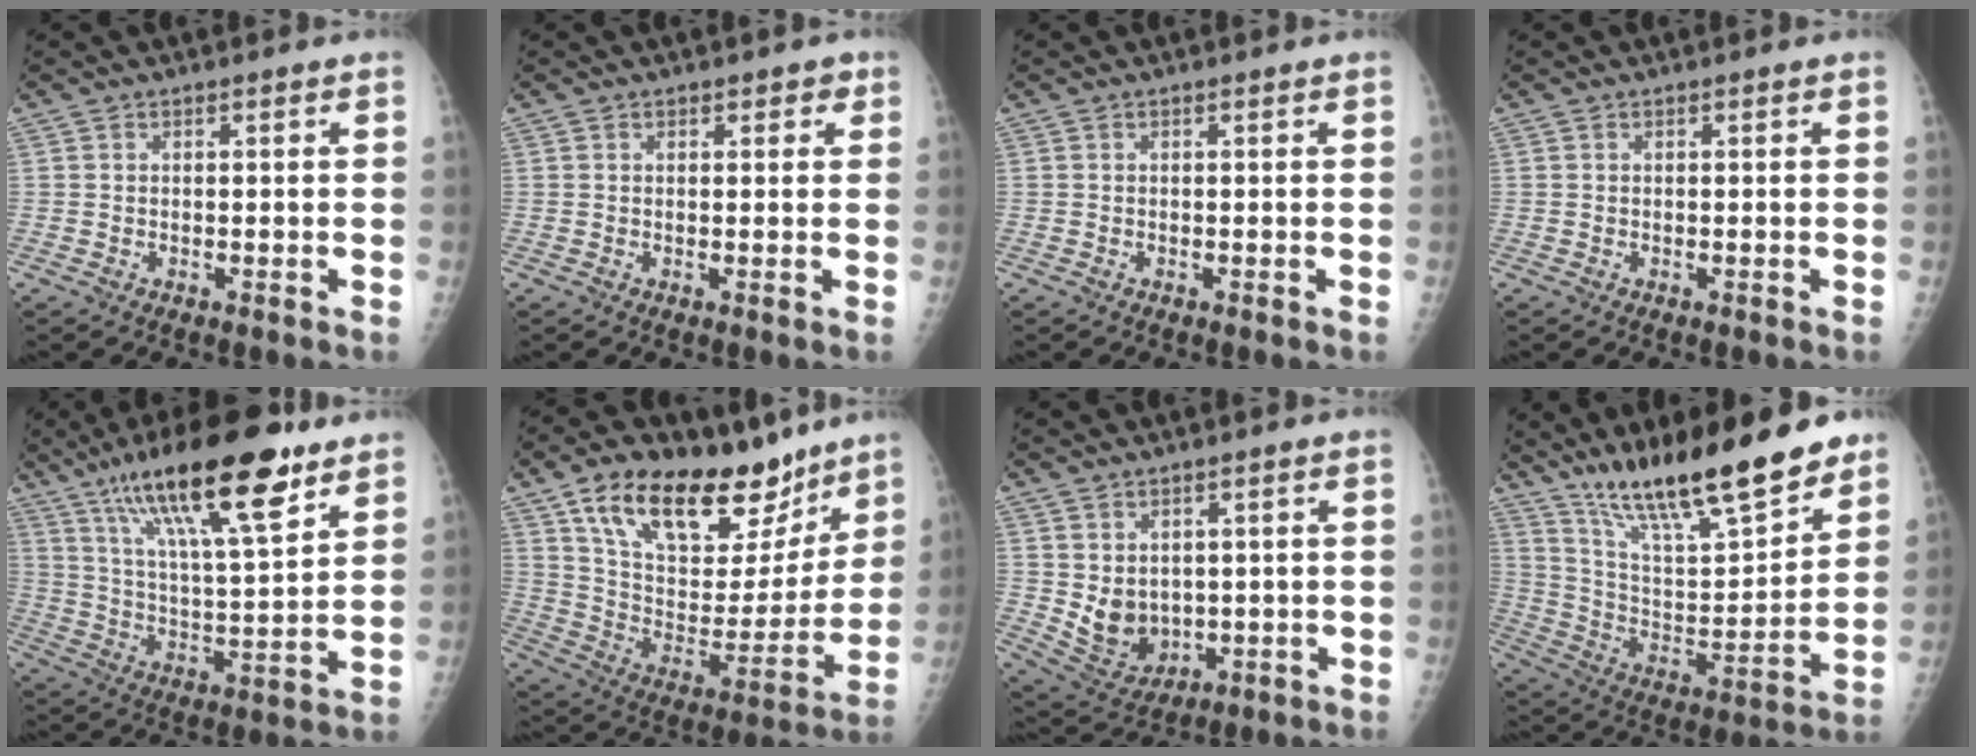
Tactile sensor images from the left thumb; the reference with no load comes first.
{"total": 1.8, "force": [1.0, 1.2, 0.9], "torque": [0.008, -0.002, 0.008]}
{"total": 0.0}
{"total": 0.0}
{"total": 22.8, "force": [14.0, 5.8, 17.0], "torque": [-0.273, -0.043, 0.239]}
{"total": 27.7, "force": [17.6, 13.4, 16.7], "torque": [-0.222, -0.045, 0.289]}
{"total": 7.8, "force": [0.7, 6.2, 4.7], "torque": [-0.060, -0.022, 0.042]}
{"total": 23.3, "force": [17.6, 5.3, 14.4], "torque": [-0.210, -0.085, 0.302]}